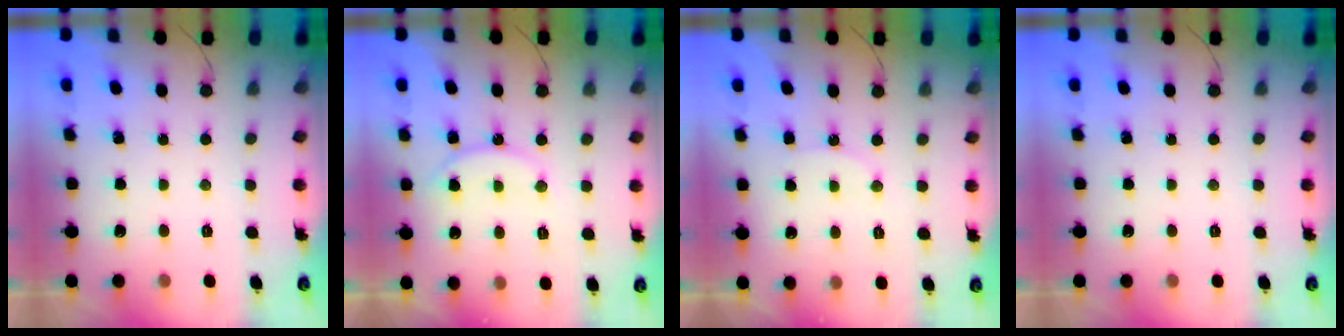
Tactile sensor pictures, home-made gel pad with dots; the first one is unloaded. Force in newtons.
{"total": 11.9, "press": 11.9, "slide": 0.8}
{"total": 6.7, "press": 6.3, "slide": 2.3}
{"total": 0.0}